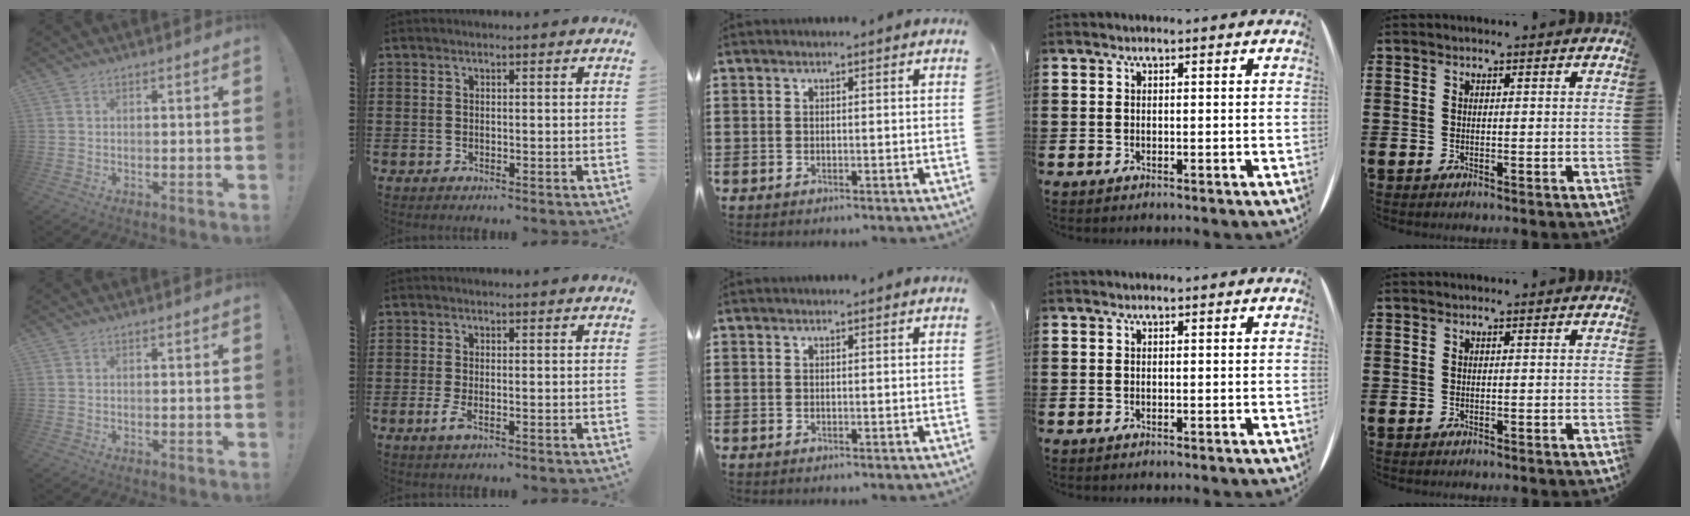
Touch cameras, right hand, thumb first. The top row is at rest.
{"index": {"total": 2.3, "force": [-0.9, 0.6, 2.0], "torque": [-0.055, -0.013, -0.021]}}